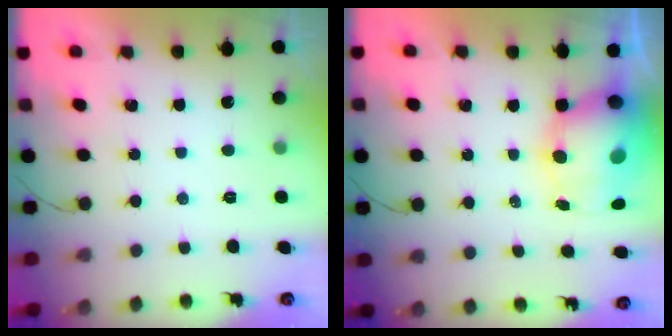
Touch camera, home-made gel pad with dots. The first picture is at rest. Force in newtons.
{"total": 11.6, "press": 11.2, "slide": 2.9}